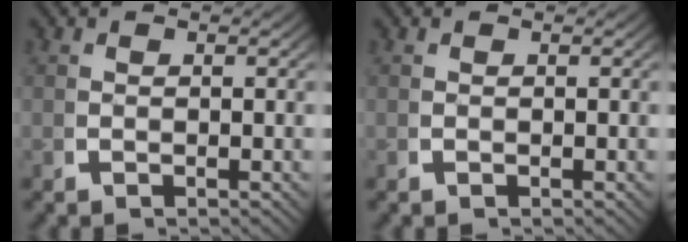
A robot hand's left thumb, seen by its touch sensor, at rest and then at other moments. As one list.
[{"total": 0.0}]